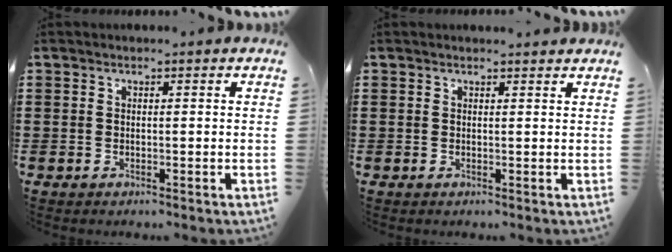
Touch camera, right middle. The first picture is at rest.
{"total": 0.8, "force": [0.8, 0.0, 0.2], "torque": [0.003, -0.004, 0.013]}